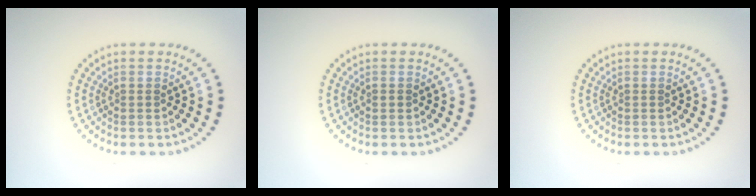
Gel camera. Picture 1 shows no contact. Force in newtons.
{"total": 0.6, "press": 0.6, "slide": 0.1}
{"total": 0.0}